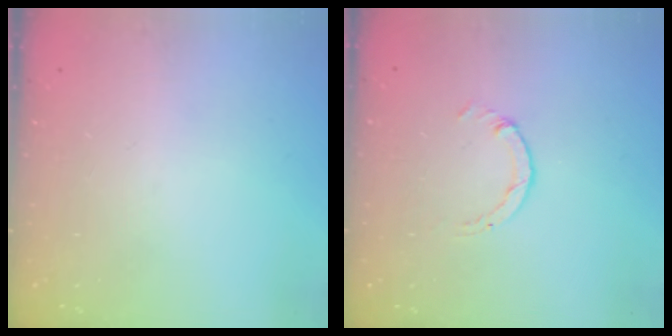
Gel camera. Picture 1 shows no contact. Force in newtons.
{"total": 0.7, "press": 0.7, "slide": 0.2}